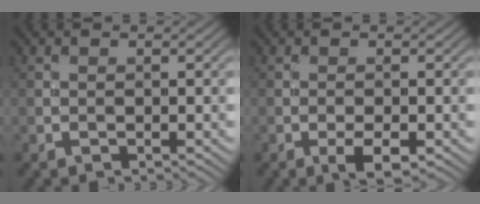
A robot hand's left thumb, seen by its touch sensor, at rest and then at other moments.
{"total": 3.0, "force": [-1.4, 1.0, 2.5], "torque": [-0.040, -0.002, -0.023]}